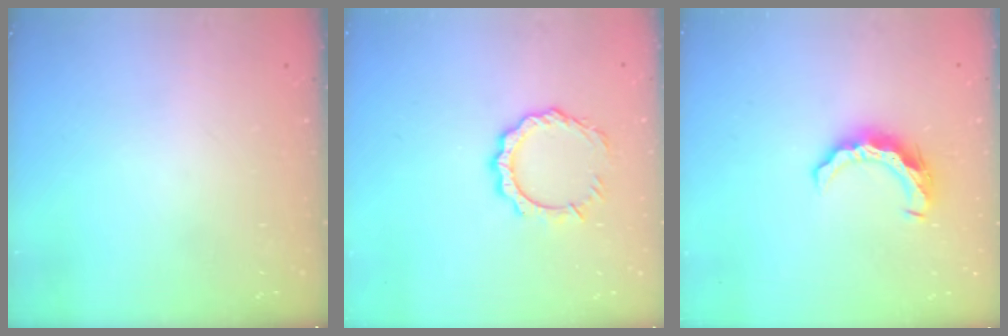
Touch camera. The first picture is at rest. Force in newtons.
{"total": 9.1, "press": 9.1, "slide": 0.7}
{"total": 9.0, "press": 9.0, "slide": 0.2}